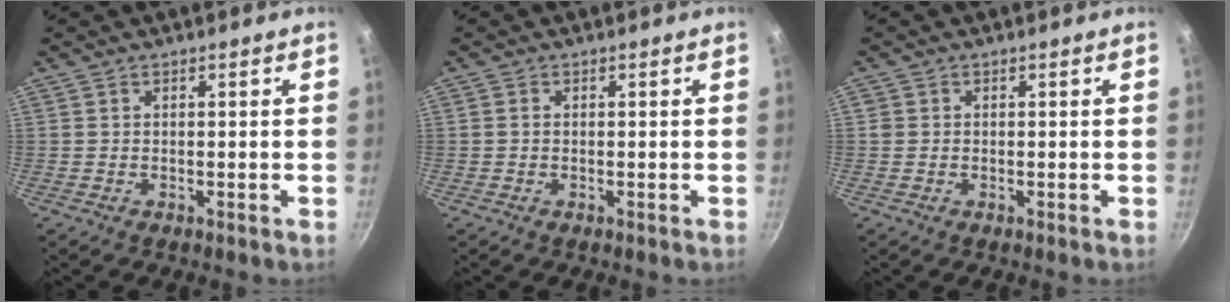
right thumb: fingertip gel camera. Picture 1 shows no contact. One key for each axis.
{"total": 0.5, "fx": -0.1, "fy": 0.5, "fz": 0.3, "tx": -0.004, "ty": 0.004, "tz": -0.002}
{"total": 1.0, "fx": 0.2, "fy": 0.9, "fz": 0.2, "tx": -0.001, "ty": 0.004, "tz": 0.001}